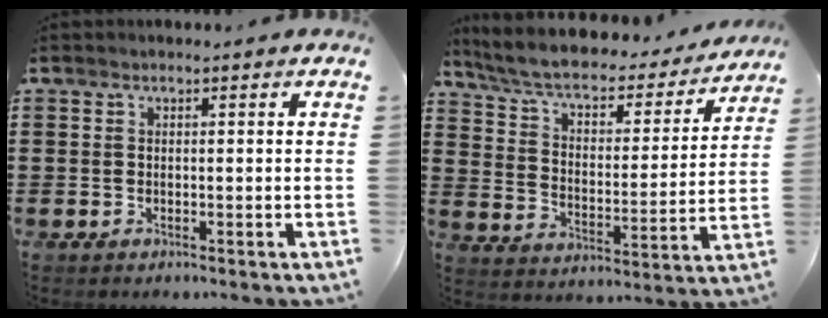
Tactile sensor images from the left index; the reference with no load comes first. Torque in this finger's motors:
{"motor_torque": [0.98, -1.16, 0.29, 0.16]}